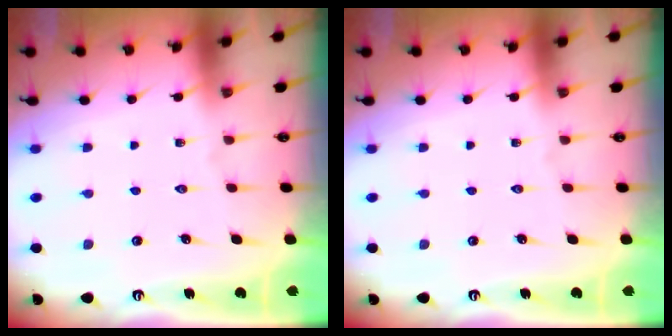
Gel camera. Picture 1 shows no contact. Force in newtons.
{"total": 0.0}